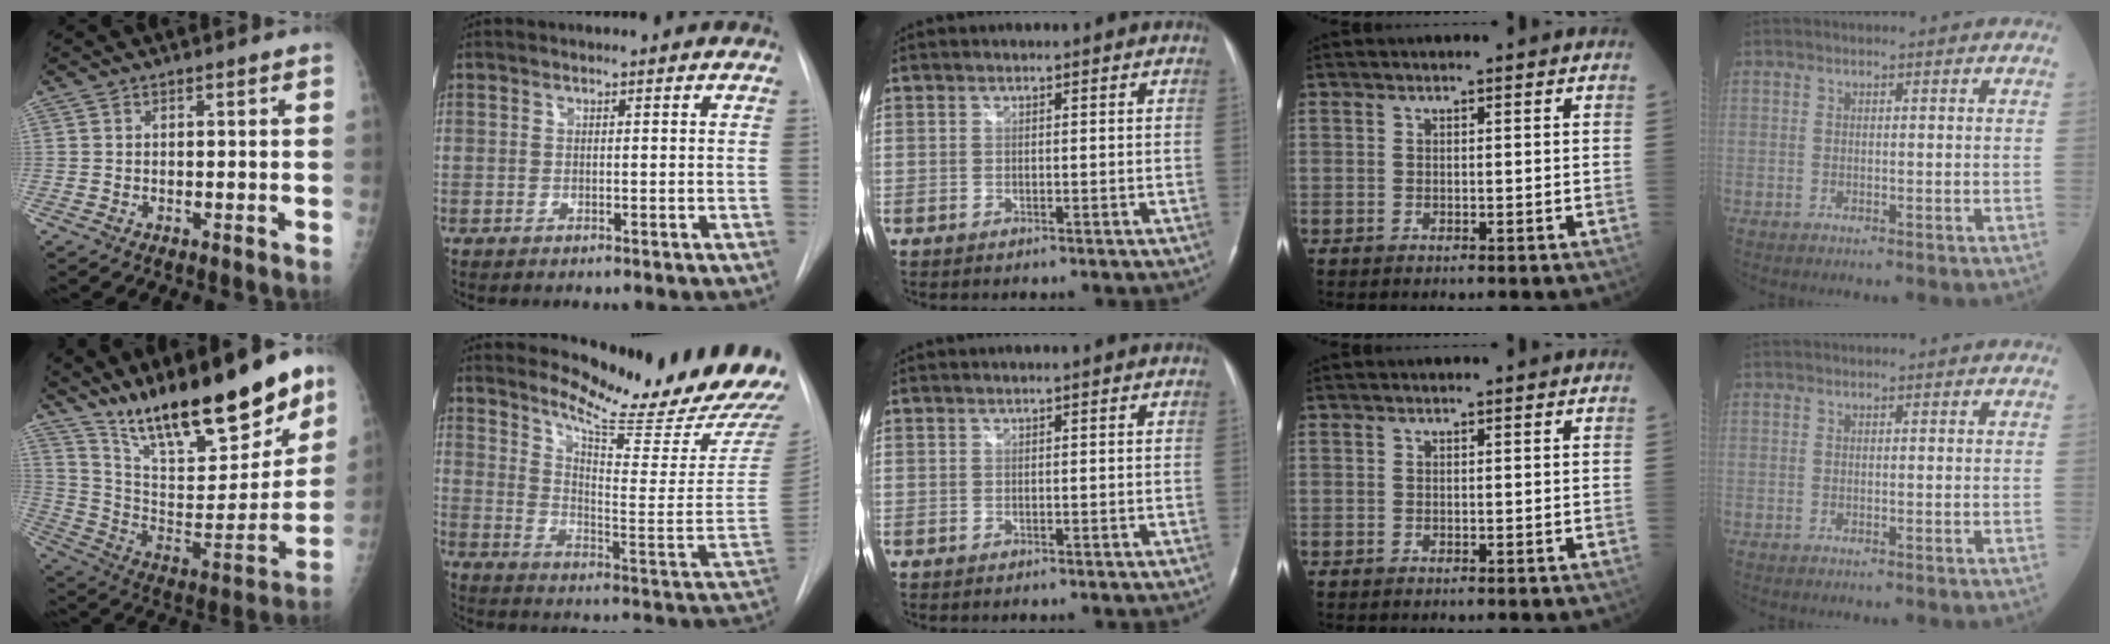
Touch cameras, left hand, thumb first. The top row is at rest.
{"thumb": {"total": 26.5, "force": [19.1, 7.7, 16.6], "torque": [-0.225, -0.082, 0.322]}, "index": {"total": 20.6, "force": [19.1, 1.2, 7.6], "torque": [-0.123, -0.119, 0.249]}}